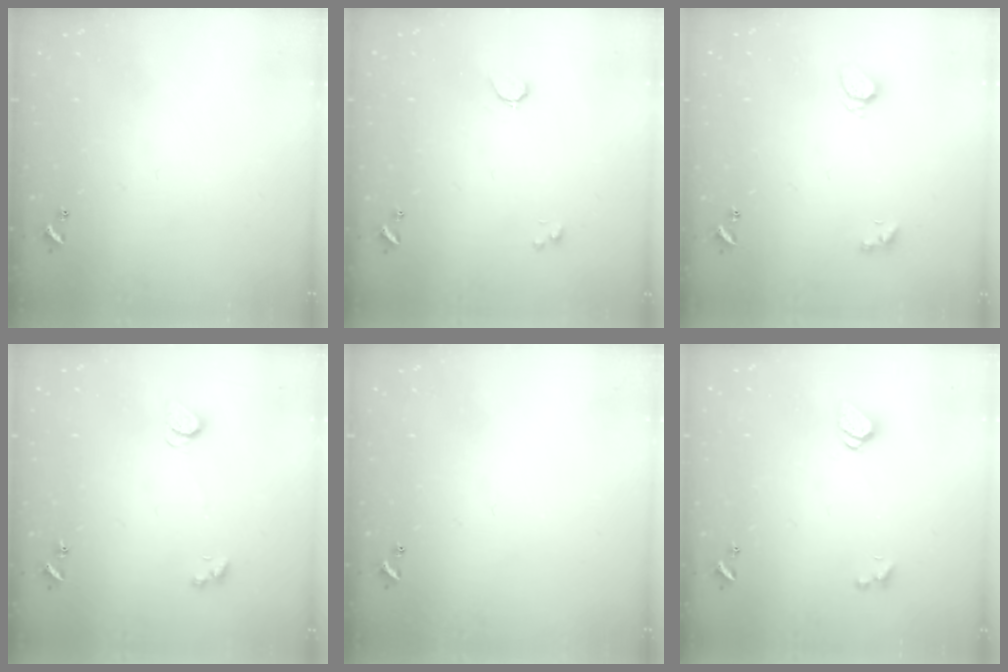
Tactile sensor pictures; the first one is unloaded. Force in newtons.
{"total": 0.8, "press": 0.7, "slide": 0.4}
{"total": 2.1, "press": 2.0, "slide": 0.6}
{"total": 2.6, "press": 2.6, "slide": 0.5}
{"total": 0.0}
{"total": 1.5, "press": 1.4, "slide": 0.5}